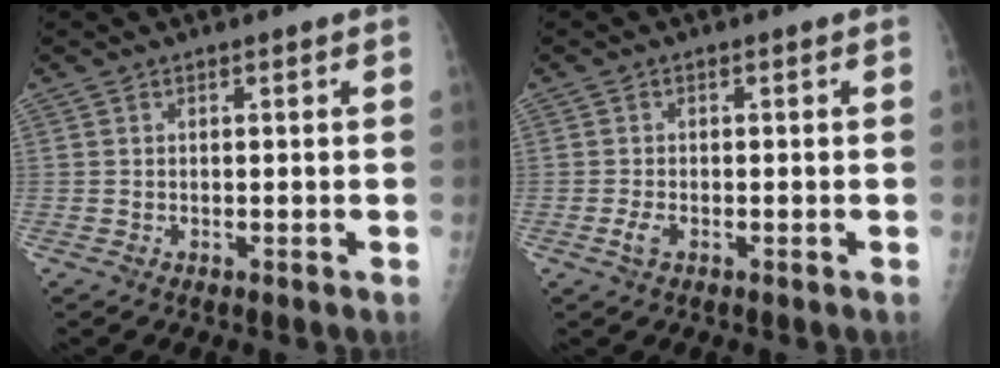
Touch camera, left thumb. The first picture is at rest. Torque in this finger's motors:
{"motor_torque": [-0.19, -0.18, 0.03, -0.02, 0.00]}